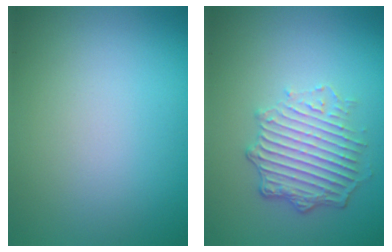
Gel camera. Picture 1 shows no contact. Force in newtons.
{"total": 4.1, "press": 3.2, "slide": 2.5}